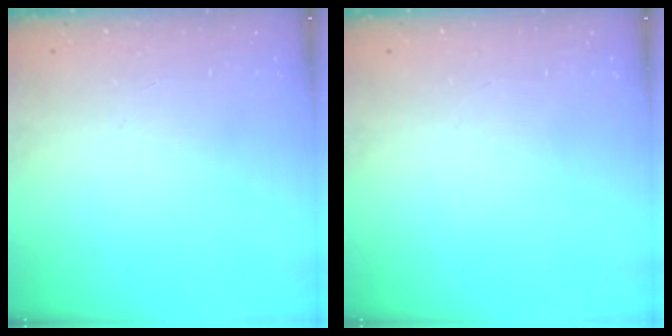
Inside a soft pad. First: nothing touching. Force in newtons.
{"total": 0.0}